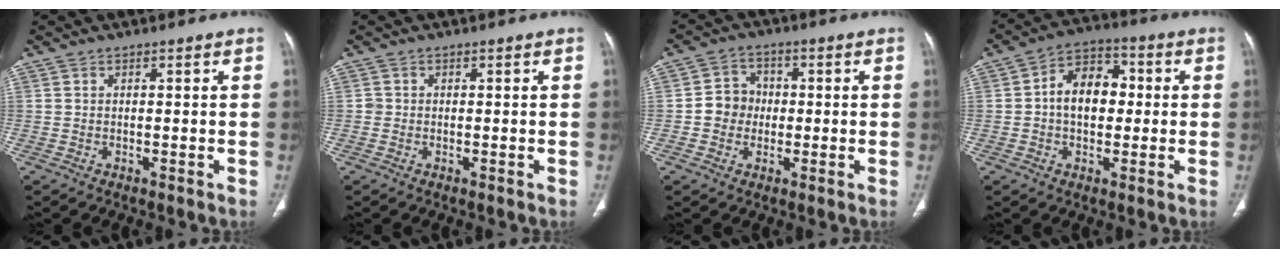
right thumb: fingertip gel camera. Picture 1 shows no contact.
{"total": 0.7, "force": [-0.1, 0.7, 0.1], "torque": [0.002, 0.004, -0.004]}
{"total": 5.9, "force": [-0.5, 5.4, 2.2], "torque": [-0.009, 0.015, -0.017]}
{"total": 10.1, "force": [0.3, 7.1, 7.2], "torque": [-0.086, 0.025, -0.006]}